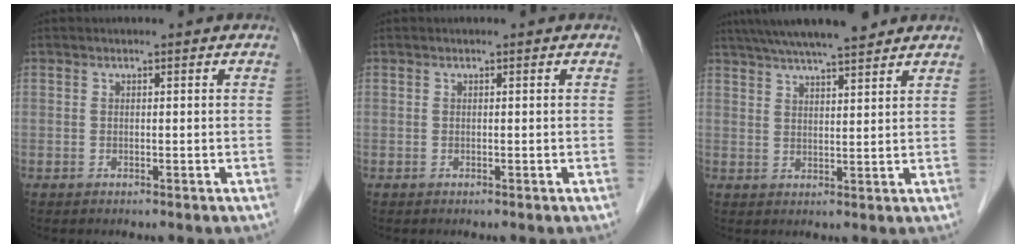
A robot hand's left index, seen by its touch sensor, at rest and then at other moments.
{"total": 0.0}
{"total": 12.0, "force": [10.3, 1.0, 6.1], "torque": [-0.102, 0.027, 0.157]}